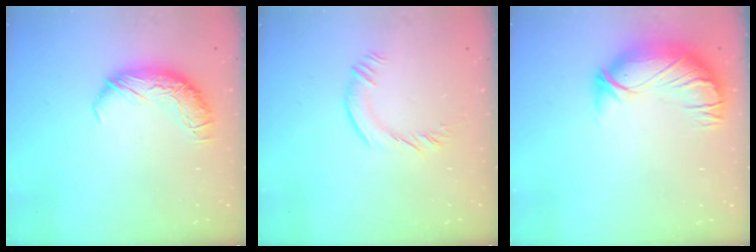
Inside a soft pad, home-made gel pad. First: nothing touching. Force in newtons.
{"total": 2.5, "press": 2.3, "slide": 0.9}
{"total": 2.9, "press": 0.4, "slide": 2.9}